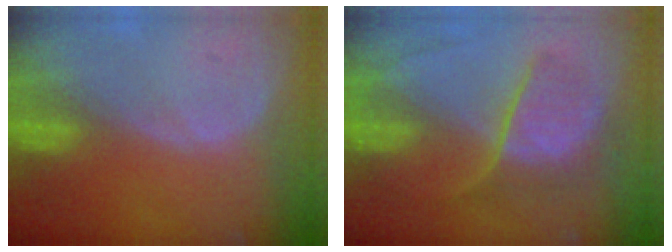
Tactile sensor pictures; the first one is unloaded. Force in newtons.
{"total": 7.0, "press": 6.9, "slide": 1.5}